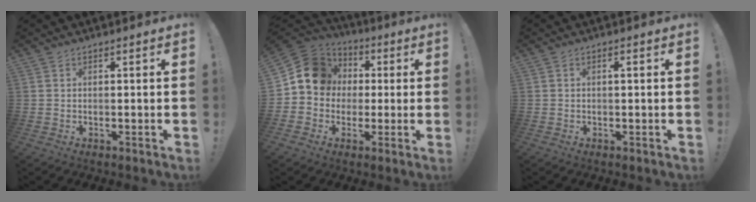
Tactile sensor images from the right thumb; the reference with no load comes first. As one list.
[{"total": 13.2, "force": [1.6, 11.8, 5.8], "torque": [-0.081, 0.012, 0.038]}, {"total": 0.9, "force": [0.2, 0.0, 0.9], "torque": [-0.014, 0.000, 0.001]}]